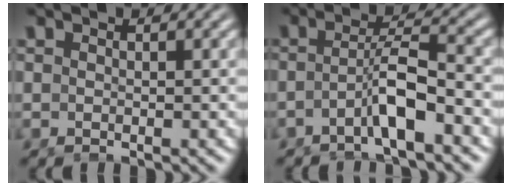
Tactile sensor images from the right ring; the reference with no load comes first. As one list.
[{"total": 3.4, "force": [-1.8, 0.1, 2.9], "torque": [-0.048, -0.008, -0.025]}]